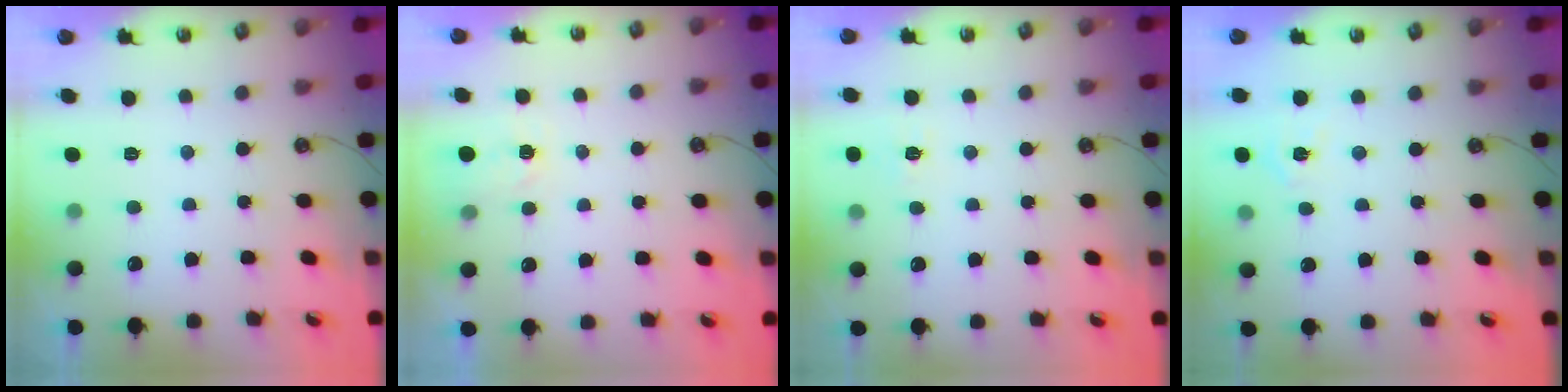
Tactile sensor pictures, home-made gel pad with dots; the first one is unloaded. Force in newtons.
{"total": 2.9, "press": 2.9, "slide": 0.5}
{"total": 6.6, "press": 6.6, "slide": 0.5}
{"total": 5.0, "press": 4.9, "slide": 0.5}